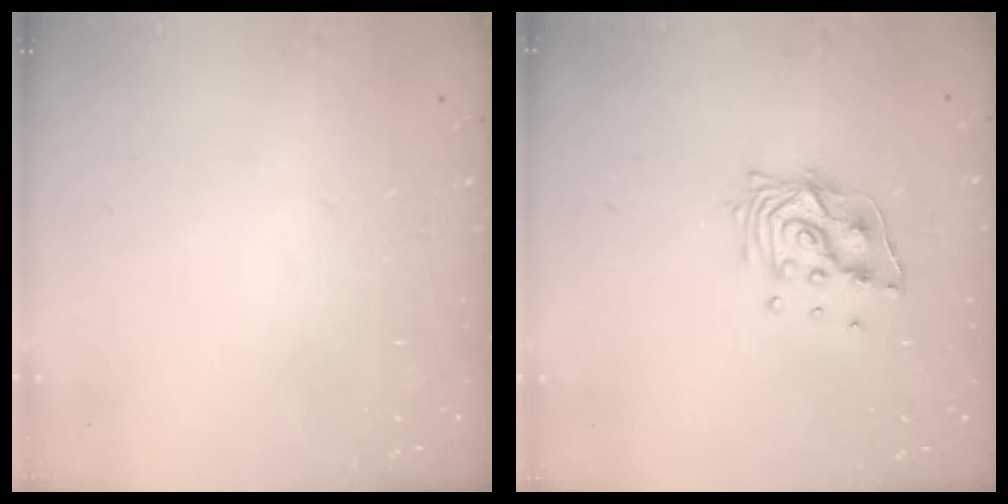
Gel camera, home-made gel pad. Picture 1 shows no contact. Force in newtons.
{"total": 11.1, "press": 11.1, "slide": 1.4}